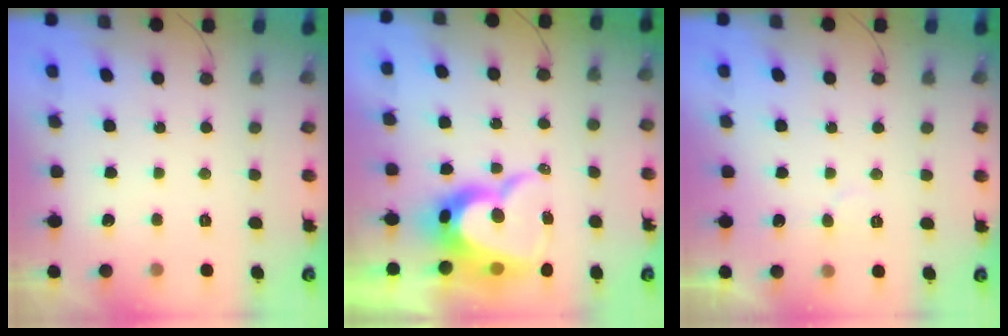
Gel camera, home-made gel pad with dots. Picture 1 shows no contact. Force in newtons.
{"total": 15.4, "press": 15.3, "slide": 1.3}
{"total": 3.1, "press": 3.1, "slide": 0.2}